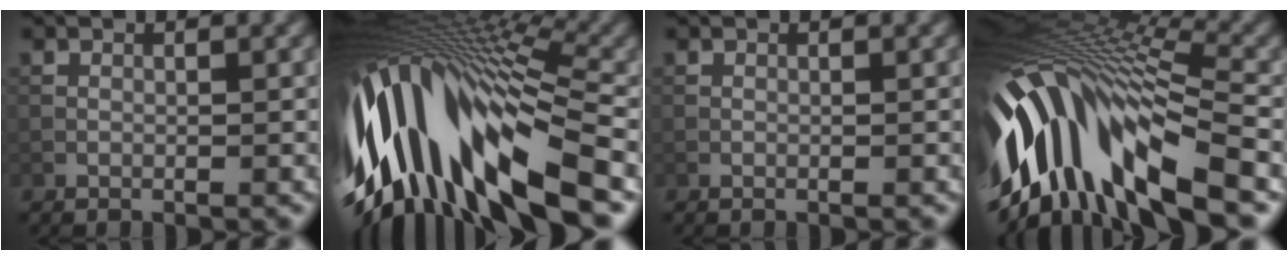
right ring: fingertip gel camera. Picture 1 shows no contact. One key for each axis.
{"total": 16.8, "fx": -3.8, "fy": 6.7, "fz": 14.9, "tx": -0.281, "ty": -0.004, "tz": -0.057}
{"total": 0.0}
{"total": 15.4, "fx": -5.1, "fy": 6.7, "fz": 13.0, "tx": -0.258, "ty": 0.007, "tz": -0.090}